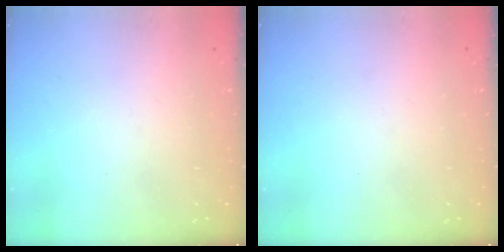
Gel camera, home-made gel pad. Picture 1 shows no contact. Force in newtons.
{"total": 0.0}